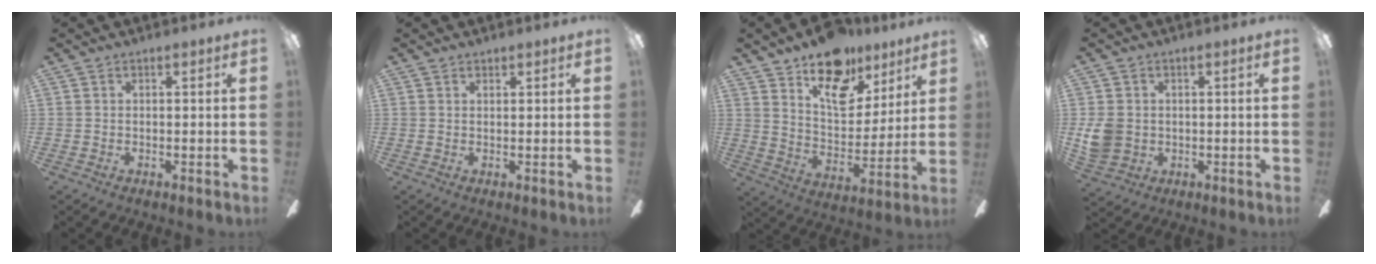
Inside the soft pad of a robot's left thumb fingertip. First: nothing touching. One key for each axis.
{"total": 0.9, "fx": 0.9, "fy": 0.3, "fz": 0.1, "tx": -0.003, "ty": -0.001, "tz": 0.017}
{"total": 17.4, "fx": 12.2, "fy": 9.2, "fz": 8.5, "tx": -0.132, "ty": -0.071, "tz": 0.217}
{"total": 6.4, "fx": 0.3, "fy": 5.8, "fz": 2.8, "tx": -0.068, "ty": 0.012, "tz": 0.009}